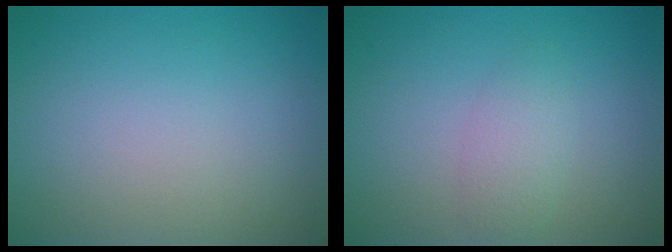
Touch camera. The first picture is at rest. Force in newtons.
{"total": 1.9, "press": 1.9, "slide": 0.1}